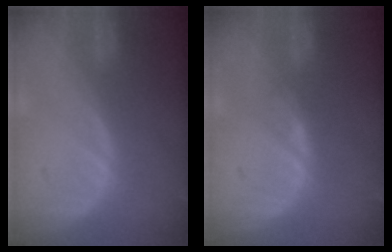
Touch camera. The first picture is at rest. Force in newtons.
{"total": 1.1, "press": 1.0, "slide": 0.1}